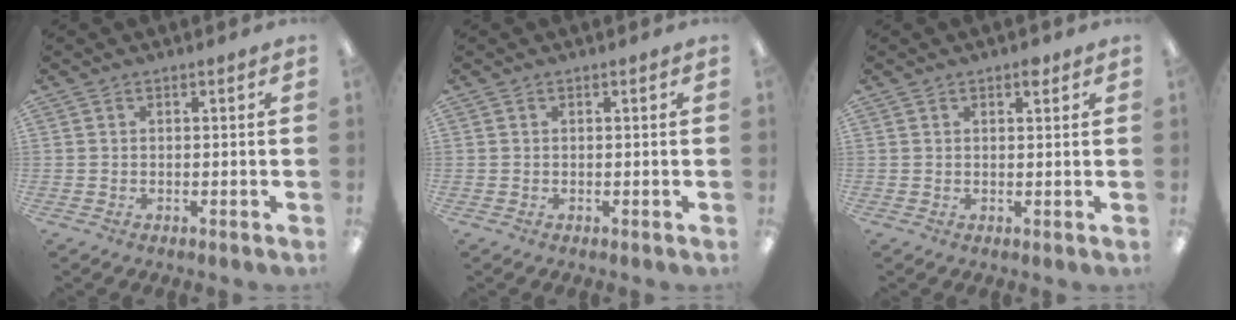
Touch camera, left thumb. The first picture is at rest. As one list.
[{"total": 0.0}, {"total": 2.2, "force": [1.5, 1.1, 1.1], "torque": [-0.007, -0.005, 0.024]}]